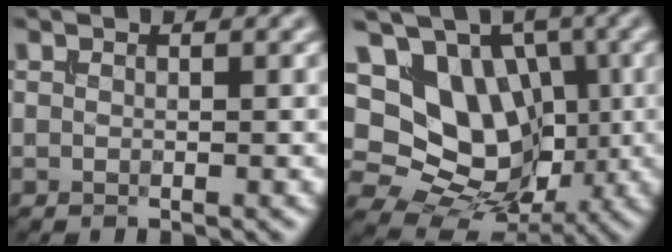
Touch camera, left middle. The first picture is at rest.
{"total": 12.1, "force": [2.0, 9.8, 6.8], "torque": [-0.118, 0.028, 0.010]}